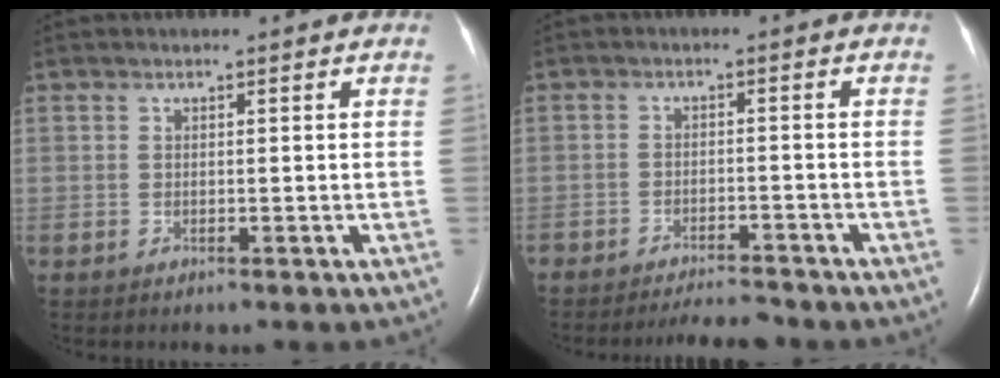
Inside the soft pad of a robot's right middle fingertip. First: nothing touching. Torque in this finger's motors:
{"motor_torque": [-0.18, -0.26, 0.03, 0.01]}